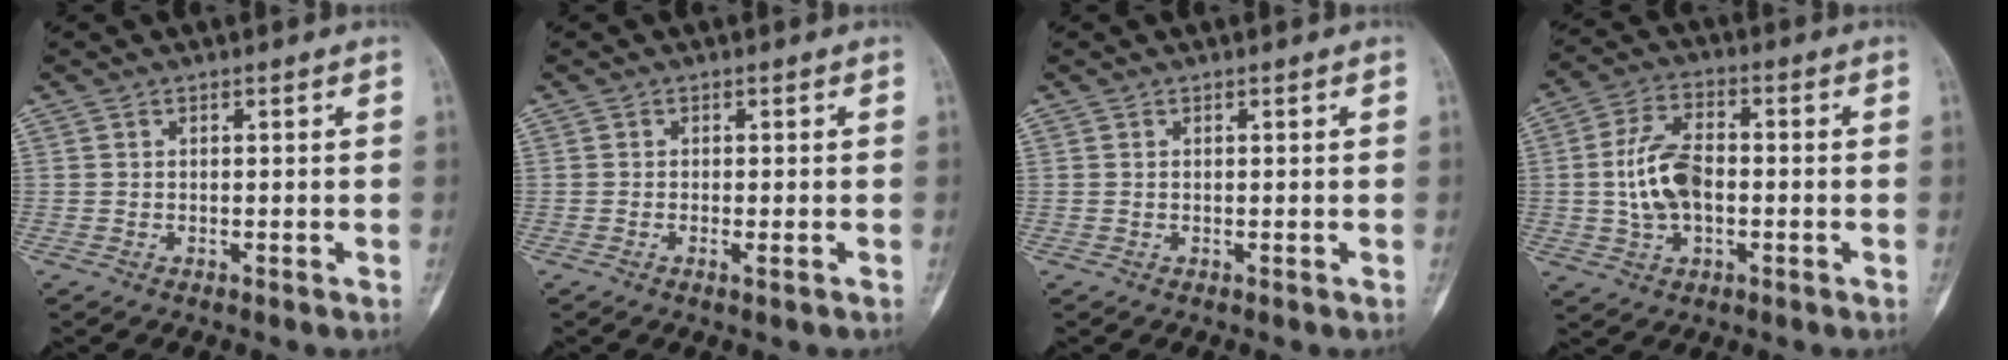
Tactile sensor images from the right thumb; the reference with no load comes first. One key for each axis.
{"total": 1.2, "fx": -0.5, "fy": 0.2, "fz": 1.0, "tx": -0.019, "ty": -0.001, "tz": -0.010}
{"total": 0.0}
{"total": 10.2, "fx": -0.8, "fy": 5.9, "fz": 8.3, "tx": -0.150, "ty": 0.015, "tz": -0.019}